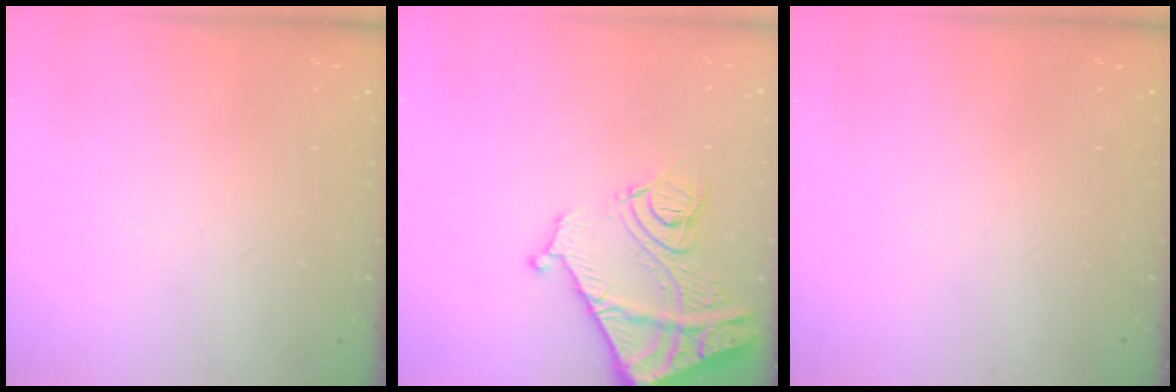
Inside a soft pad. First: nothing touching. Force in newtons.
{"total": 17.2, "press": 17.1, "slide": 2.0}
{"total": 0.0}